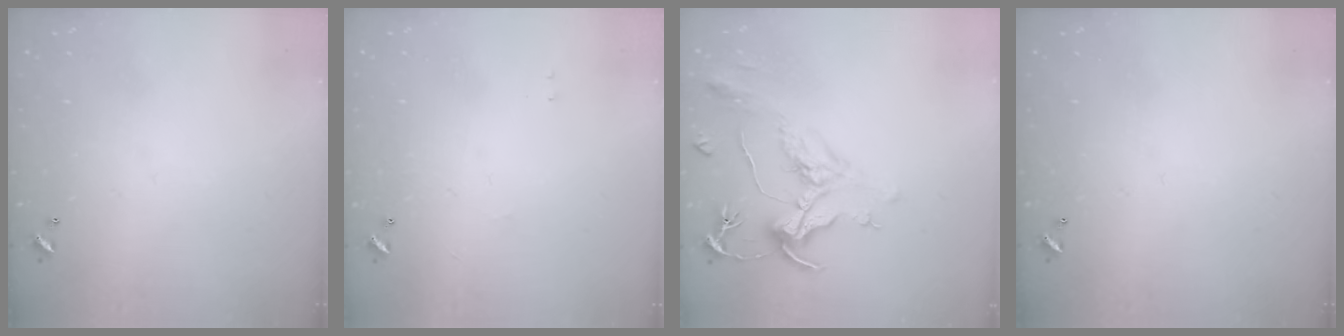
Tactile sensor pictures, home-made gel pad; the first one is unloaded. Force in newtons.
{"total": 0.9, "press": 0.8, "slide": 0.5}
{"total": 2.3, "press": 1.8, "slide": 1.3}
{"total": 0.0}